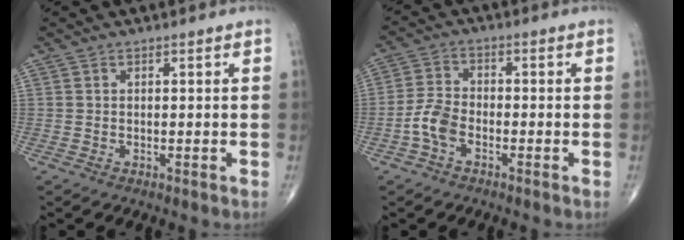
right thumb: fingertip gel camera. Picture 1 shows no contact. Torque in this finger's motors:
{"motor_torque": [0.00, 0.21, 0.45, -0.31, 0.00]}